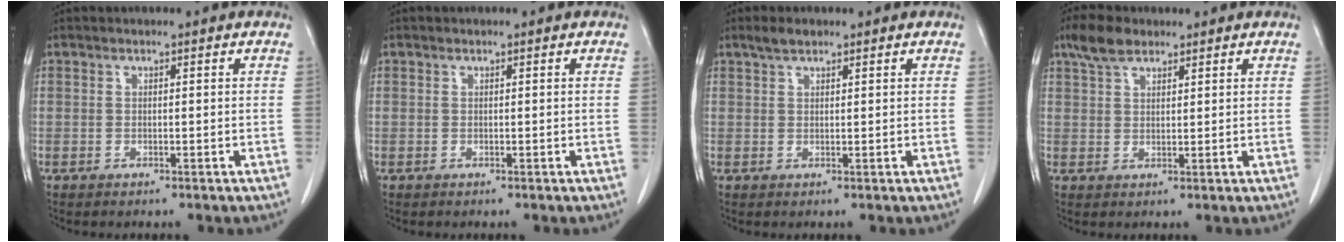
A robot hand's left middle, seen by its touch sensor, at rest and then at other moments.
{"total": 0.0}
{"total": 2.1, "force": [1.6, 0.8, 1.1], "torque": [-0.027, 0.009, 0.032]}
{"total": 4.8, "force": [3.4, 2.1, 2.5], "torque": [-0.059, 0.015, 0.069]}